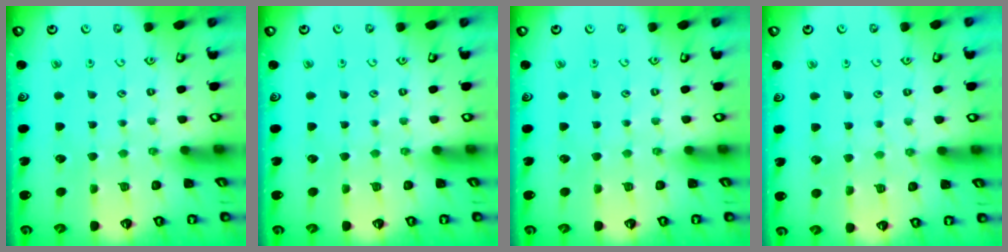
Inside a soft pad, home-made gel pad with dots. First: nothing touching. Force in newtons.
{"total": 0.0}
{"total": 0.0}
{"total": 2.9, "press": 2.9, "slide": 0.2}